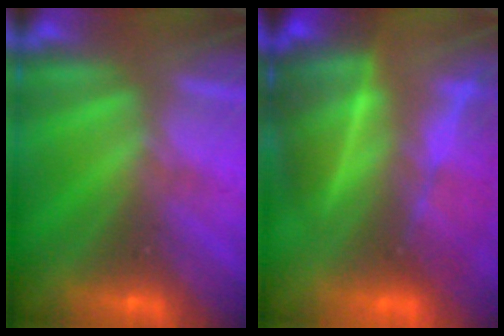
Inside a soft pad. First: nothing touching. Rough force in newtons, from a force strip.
{"total": 7.1}